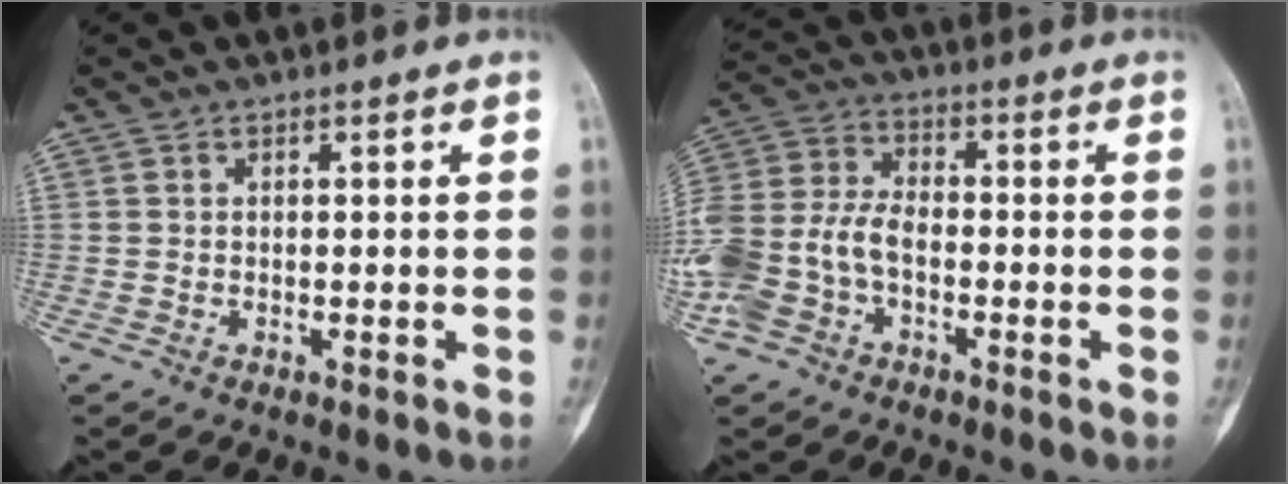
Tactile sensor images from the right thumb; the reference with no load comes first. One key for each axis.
{"total": 12.8, "fx": -3.9, "fy": 8.5, "fz": 8.8, "tx": -0.196, "ty": 0.032, "tz": -0.082}